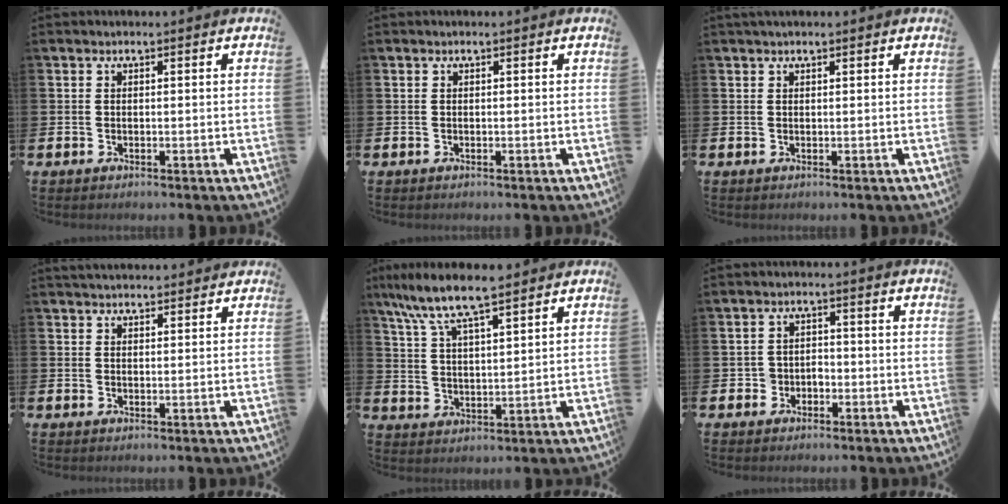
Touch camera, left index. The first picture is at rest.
{"total": 0.0}
{"total": 0.8, "force": [0.8, 0.1, 0.3], "torque": [-0.005, 0.003, 0.013]}
{"total": 2.4, "force": [2.4, 0.5, 0.1], "torque": [0.002, -0.009, 0.043]}
{"total": 8.2, "force": [7.2, 1.1, 3.8], "torque": [-0.099, -0.023, 0.130]}
{"total": 2.5, "force": [-1.4, 2.1, 0.2], "torque": [-0.008, 0.004, -0.035]}